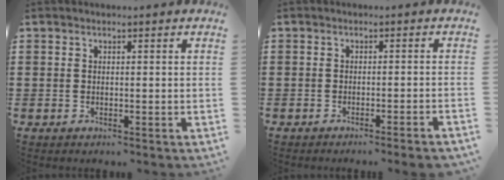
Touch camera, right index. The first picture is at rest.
{"total": 1.6, "force": [-1.4, -0.3, 0.9], "torque": [-0.014, -0.001, -0.025]}